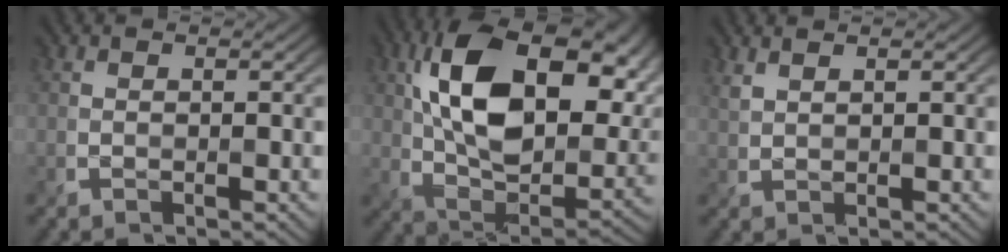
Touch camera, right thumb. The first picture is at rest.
{"total": 19.0, "force": [6.0, 10.9, 14.4], "torque": [-0.279, 0.003, 0.113]}
{"total": 1.5, "force": [1.3, 0.4, 0.7], "torque": [-0.020, 0.002, 0.027]}